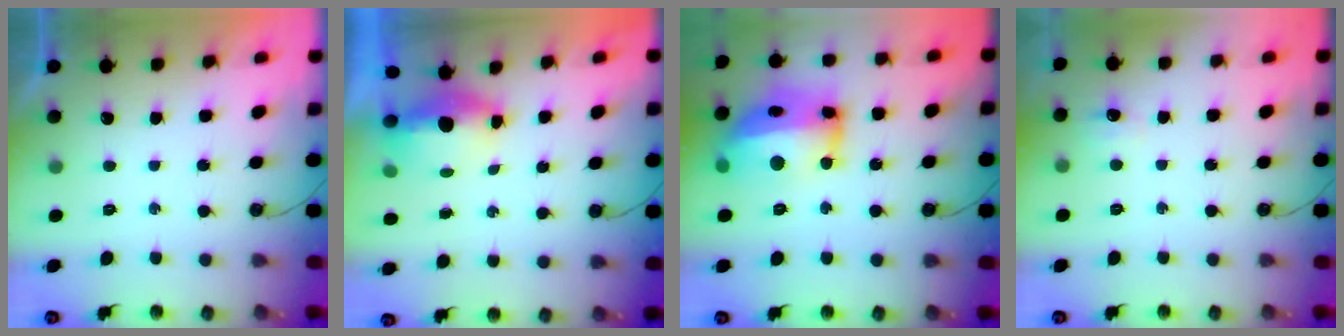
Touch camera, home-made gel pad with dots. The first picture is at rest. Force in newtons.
{"total": 4.7, "press": 4.5, "slide": 1.2}
{"total": 19.2, "press": 19.1, "slide": 1.7}
{"total": 5.6, "press": 5.4, "slide": 1.4}